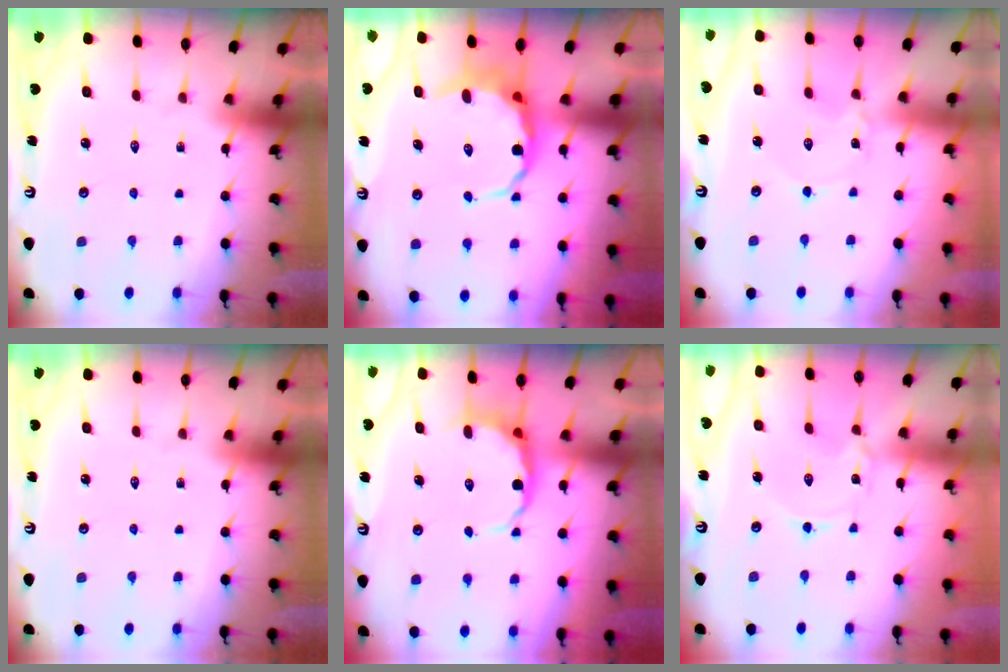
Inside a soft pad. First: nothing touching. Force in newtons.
{"total": 7.5, "press": 7.0, "slide": 2.6}
{"total": 1.4, "press": 1.4, "slide": 0.1}
{"total": 0.0}
{"total": 7.8, "press": 7.6, "slide": 1.8}
{"total": 1.2, "press": 1.2, "slide": 0.3}